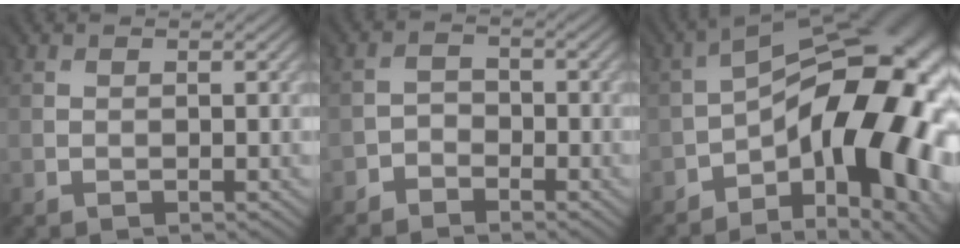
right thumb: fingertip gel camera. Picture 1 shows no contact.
{"total": 2.6, "force": [-2.3, 1.0, -0.5], "torque": [0.011, 0.001, -0.049]}
{"total": 18.6, "force": [-6.7, 7.8, 15.5], "torque": [-0.216, -0.002, -0.105]}